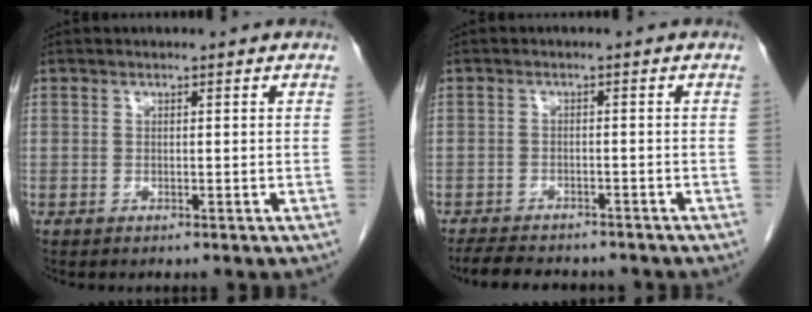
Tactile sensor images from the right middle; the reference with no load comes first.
{"total": 9.0, "force": [-7.9, 2.5, 3.4], "torque": [-0.055, -0.004, -0.110]}